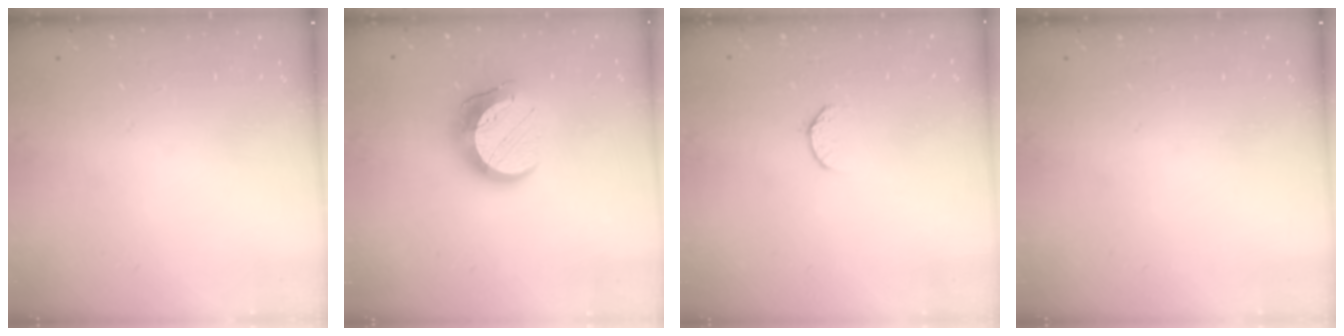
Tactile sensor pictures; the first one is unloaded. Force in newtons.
{"total": 12.2, "press": 12.2, "slide": 0.9}
{"total": 6.8, "press": 6.7, "slide": 0.8}
{"total": 0.0}